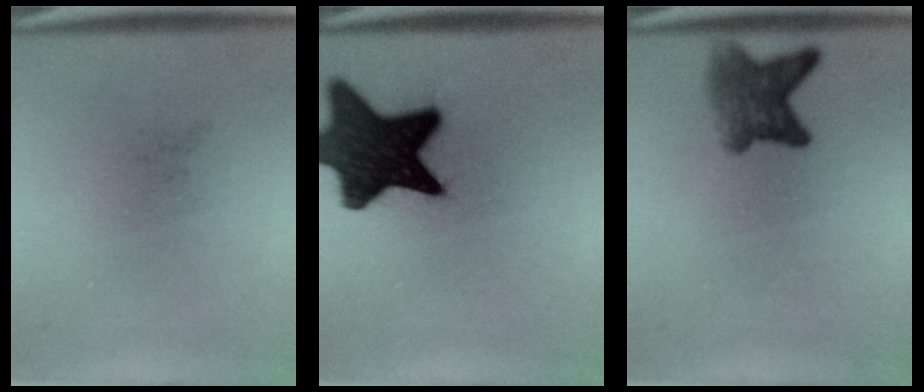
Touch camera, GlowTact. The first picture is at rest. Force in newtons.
{"total": 15.9}
{"total": 4.2}